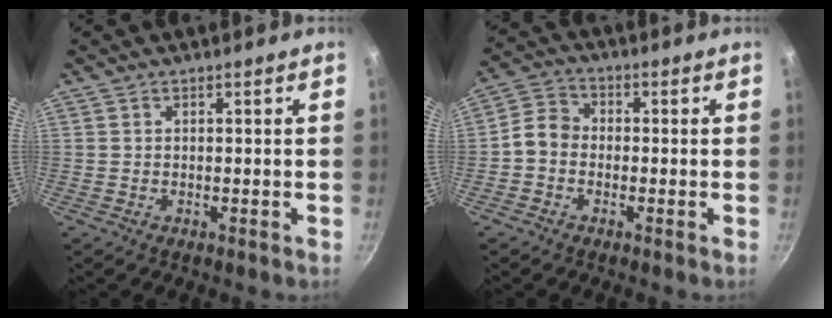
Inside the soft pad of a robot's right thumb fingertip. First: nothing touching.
{"total": 5.0, "force": [-1.3, 4.1, 2.6], "torque": [-0.035, 0.022, -0.042]}